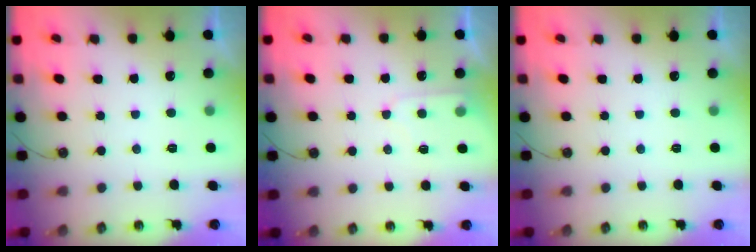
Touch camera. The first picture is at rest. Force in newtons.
{"total": 6.3, "press": 6.3, "slide": 0.7}
{"total": 0.0}